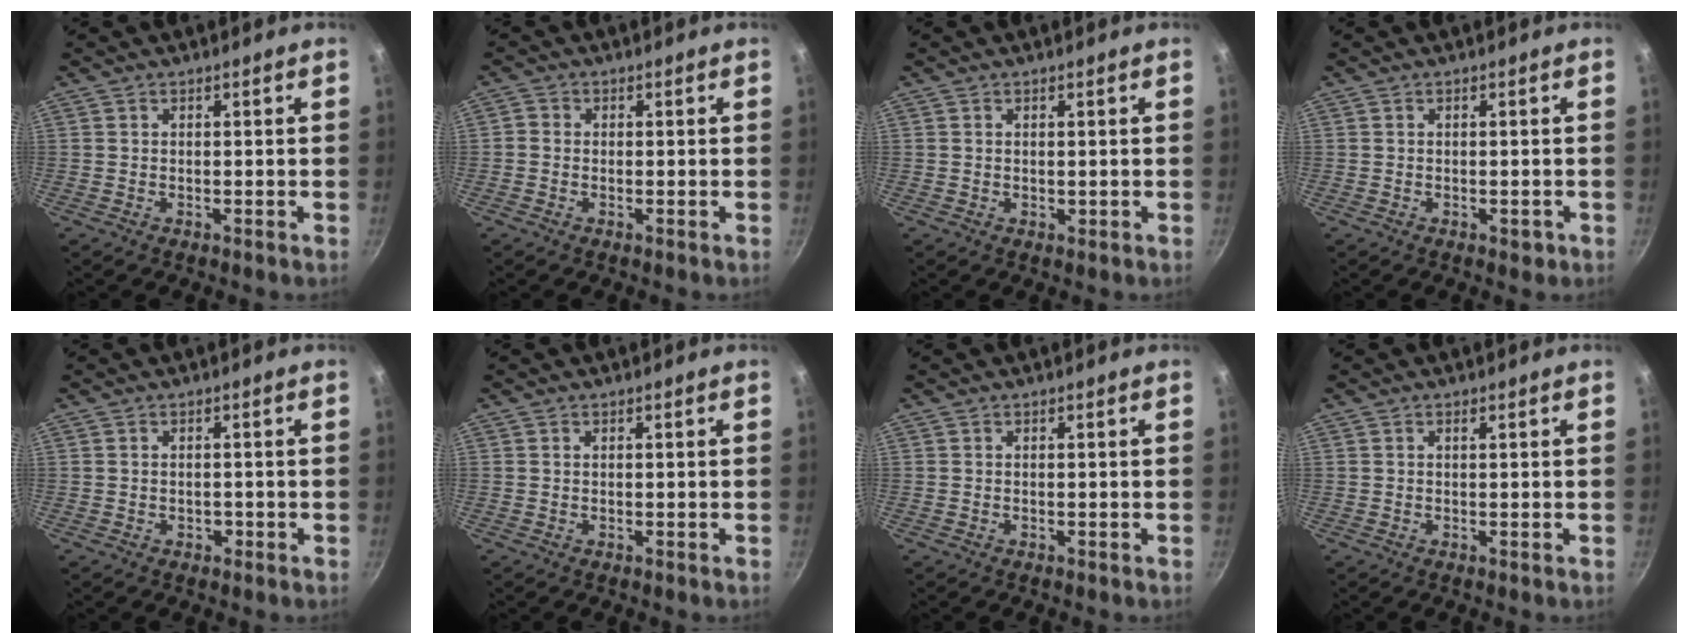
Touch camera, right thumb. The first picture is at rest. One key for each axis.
{"total": 1.5, "fx": -0.4, "fy": 1.4, "fz": 0.5, "tx": -0.008, "ty": 0.006, "tz": -0.013}
{"total": 0.5, "fx": 0.2, "fy": 0.4, "fz": 0.3, "tx": -0.003, "ty": -0.001, "tz": 0.003}
{"total": 1.4, "fx": -0.6, "fy": 0.8, "fz": 1.0, "tx": -0.012, "ty": 0.001, "tz": -0.006}
{"total": 1.2, "fx": -0.4, "fy": 0.9, "fz": 0.6, "tx": -0.007, "ty": 0.003, "tz": -0.005}
{"total": 0.0}
{"total": 0.0}
{"total": 0.6, "fx": 0.3, "fy": 0.1, "fz": 0.5, "tx": -0.009, "ty": -0.001, "tz": 0.003}